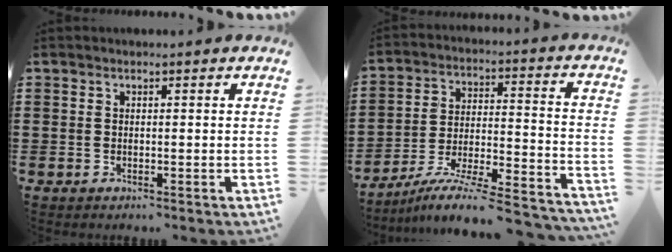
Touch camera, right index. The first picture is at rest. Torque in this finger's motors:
{"motor_torque": [1.63, 0.51, 0.29, 0.15]}